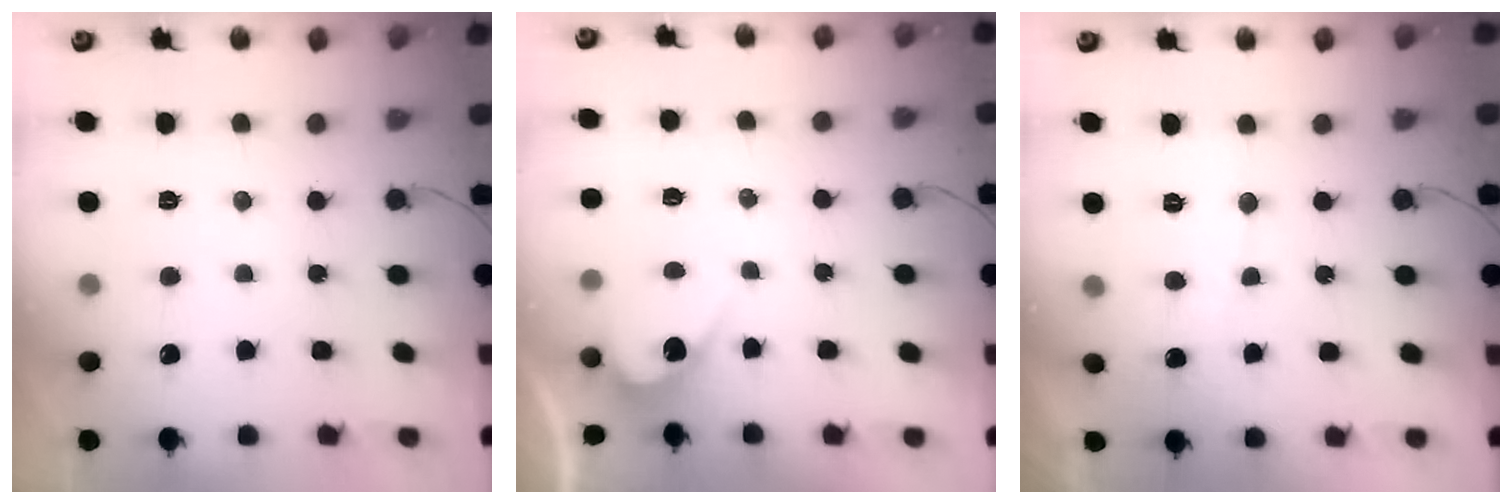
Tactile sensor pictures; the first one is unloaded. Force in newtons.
{"total": 3.0, "press": 3.0, "slide": 0.3}
{"total": 4.9, "press": 4.8, "slide": 0.5}